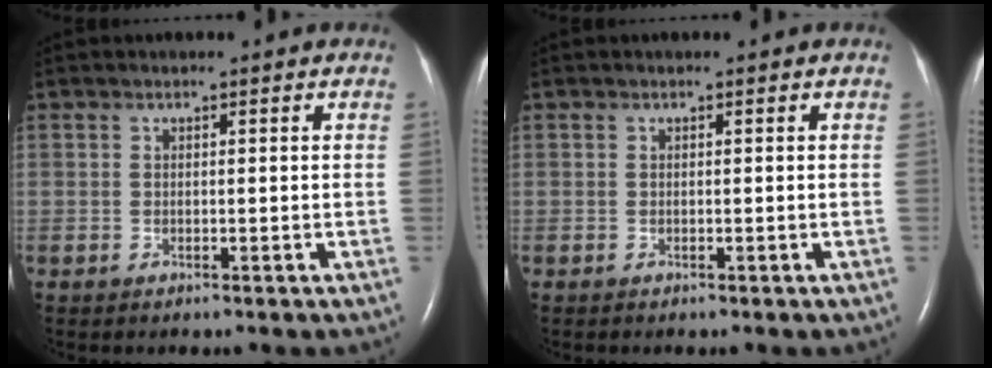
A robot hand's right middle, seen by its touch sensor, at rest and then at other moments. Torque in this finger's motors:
{"motor_torque": [-0.10, 0.10, -0.01, 0.00]}